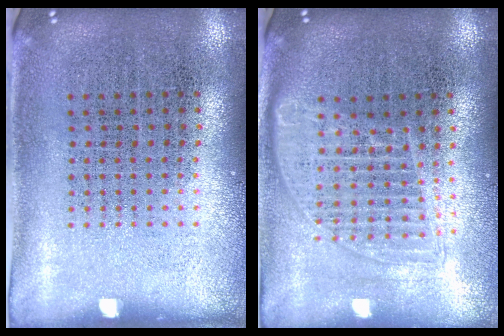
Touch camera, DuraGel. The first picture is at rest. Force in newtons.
{"total": 1.6, "press": 1.4, "slide": 0.8}